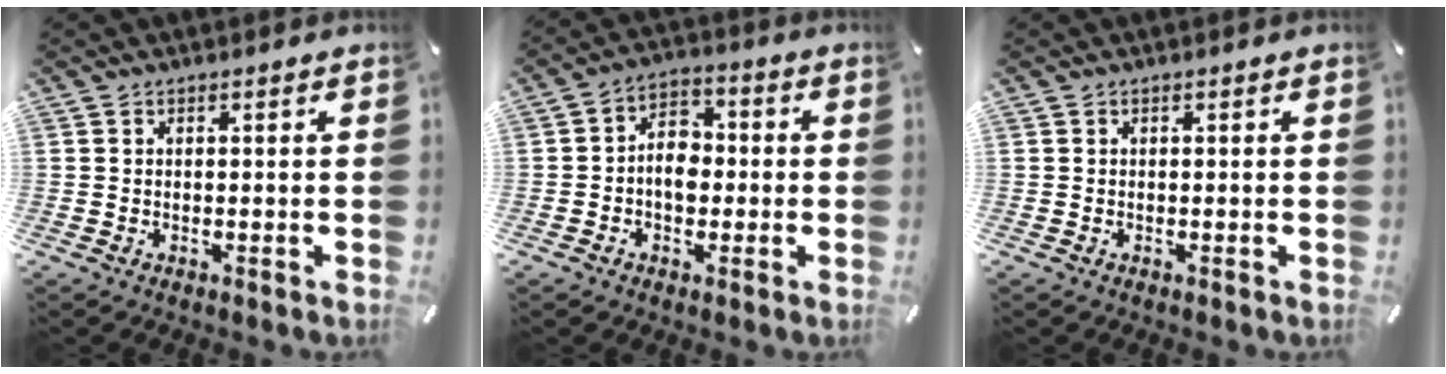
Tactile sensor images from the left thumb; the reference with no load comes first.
{"total": 7.0, "force": [-1.5, 5.4, 4.3], "torque": [-0.075, 0.015, -0.027]}
{"total": 0.0}